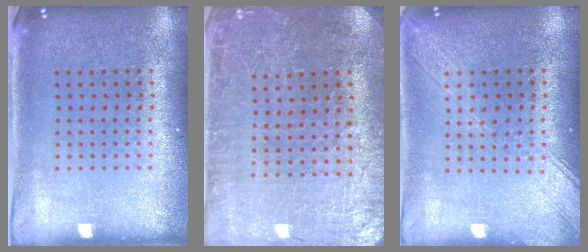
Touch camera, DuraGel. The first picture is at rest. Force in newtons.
{"total": 1.6, "press": 1.6, "slide": 0.1}
{"total": 2.0, "press": 2.0, "slide": 0.3}